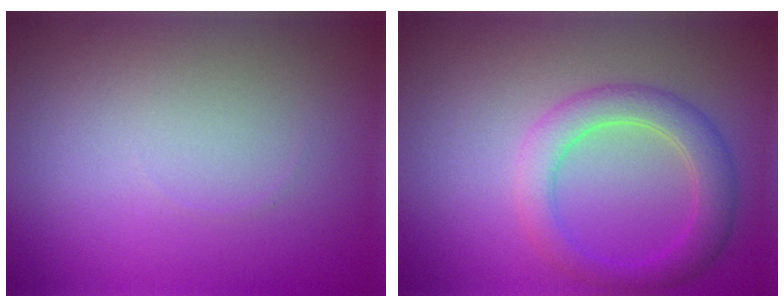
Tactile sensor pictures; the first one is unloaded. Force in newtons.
{"total": 3.8, "press": 3.7, "slide": 0.4}